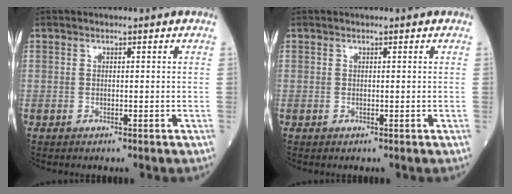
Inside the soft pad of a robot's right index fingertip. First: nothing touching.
{"total": 0.0}